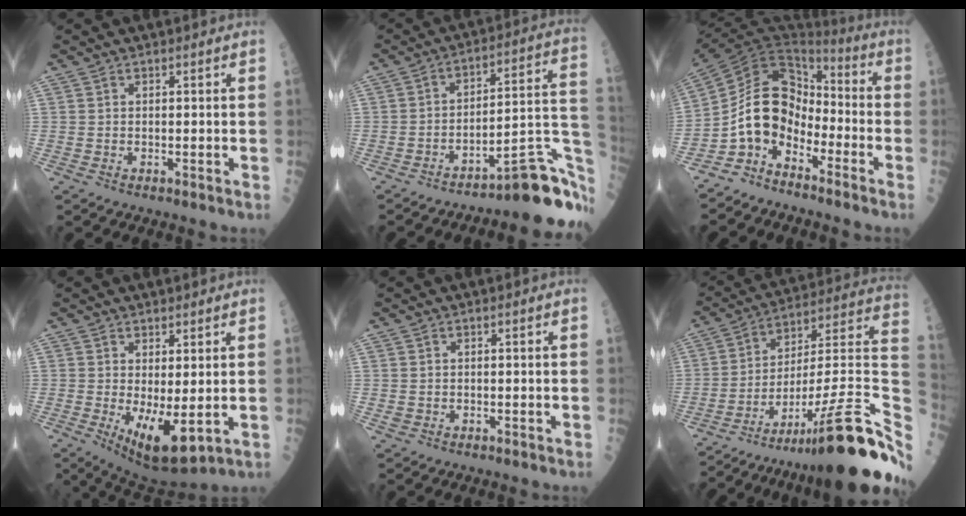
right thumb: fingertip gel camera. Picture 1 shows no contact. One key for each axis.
{"total": 18.6, "fx": -10.8, "fy": 4.4, "fz": 14.5, "tx": -0.098, "ty": 0.106, "tz": -0.146}
{"total": 14.3, "fx": -7.1, "fy": 8.9, "fz": 8.7, "tx": -0.144, "ty": 0.085, "tz": -0.143}
{"total": 9.9, "fx": -1.1, "fy": 3.8, "fz": 9.0, "tx": -0.142, "ty": -0.021, "tz": 0.002}
{"total": 0.8, "fx": 0.1, "fy": 0.7, "fz": 0.3, "tx": -0.002, "ty": 0.001, "tz": 0.005}
{"total": 33.0, "fx": -18.0, "fy": 5.5, "fz": 27.1, "tx": -0.322, "ty": 0.061, "tz": -0.276}